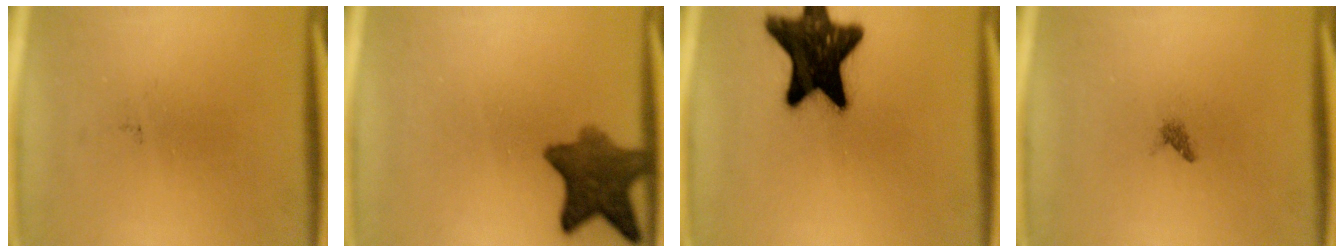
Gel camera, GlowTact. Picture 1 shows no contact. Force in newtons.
{"total": 8.6}
{"total": 19.0}
{"total": 0.7}